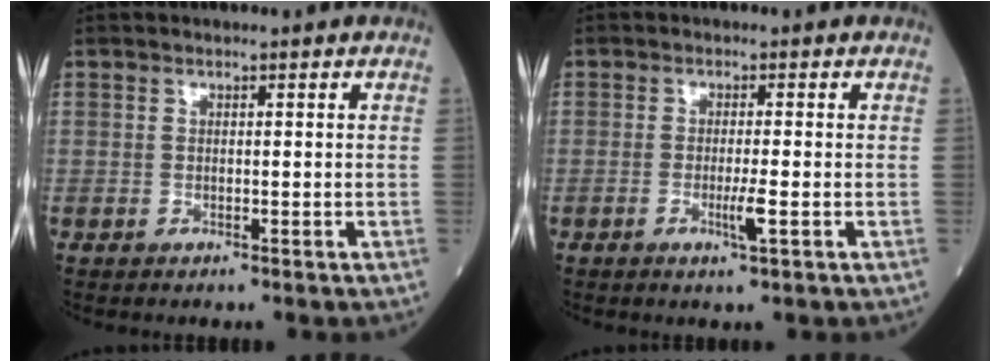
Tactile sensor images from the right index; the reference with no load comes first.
{"total": 2.7, "force": [-0.8, -0.1, 2.6], "torque": [-0.048, -0.006, -0.015]}